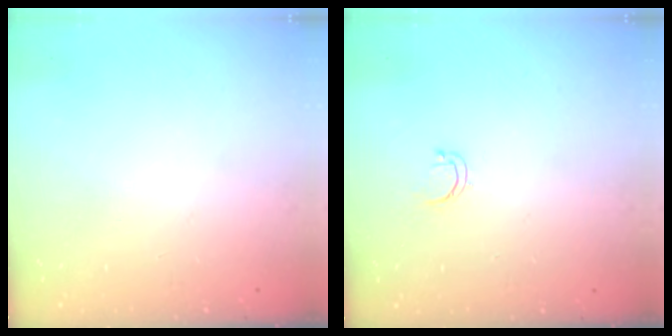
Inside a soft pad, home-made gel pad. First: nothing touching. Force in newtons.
{"total": 3.5, "press": 3.5, "slide": 0.5}